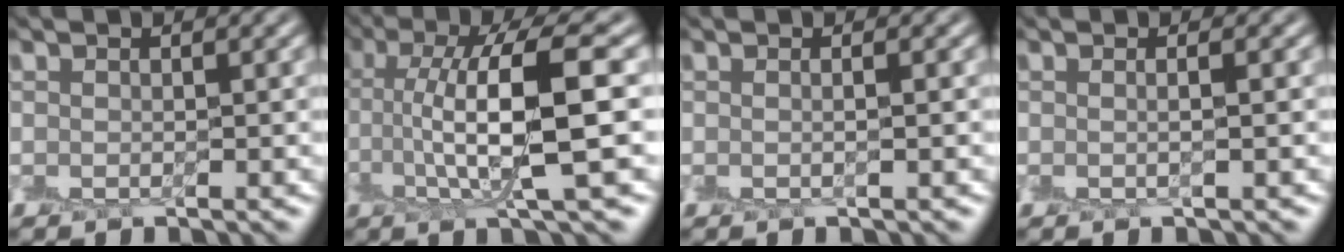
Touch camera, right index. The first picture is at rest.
{"total": 8.8, "force": [1.1, 1.9, 8.5], "torque": [-0.154, 0.009, 0.023]}
{"total": 1.0, "force": [0.0, 0.2, 1.0], "torque": [-0.013, -0.002, -0.003]}
{"total": 1.4, "force": [0.0, 0.4, 1.3], "torque": [-0.017, 0.000, -0.005]}